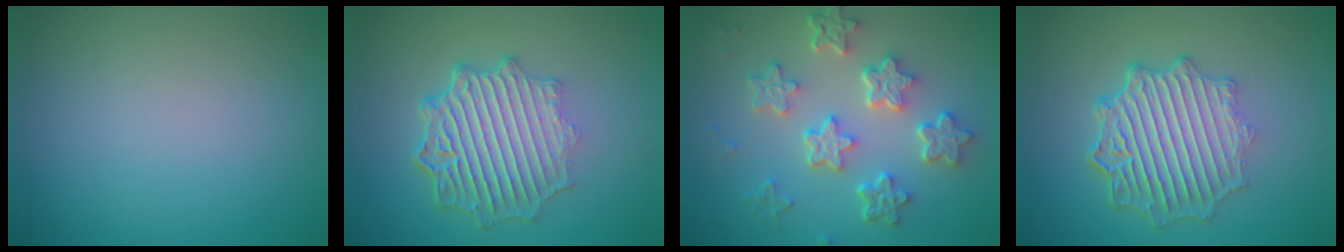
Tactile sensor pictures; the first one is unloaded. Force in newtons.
{"total": 7.4, "press": 5.3, "slide": 5.2}
{"total": 5.8, "press": 4.5, "slide": 3.6}
{"total": 6.9, "press": 5.3, "slide": 4.4}